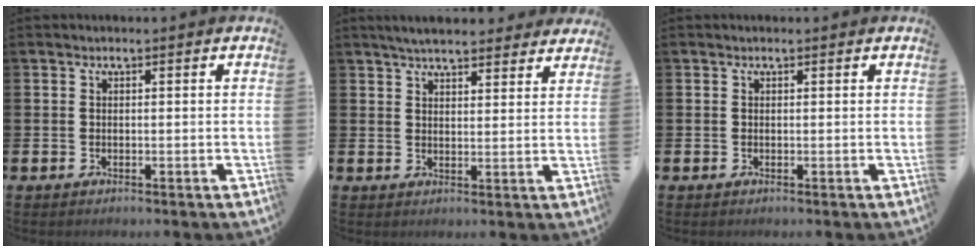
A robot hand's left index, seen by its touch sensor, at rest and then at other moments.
{"total": 5.0, "force": [4.7, 0.8, 1.2], "torque": [-0.034, -0.015, 0.086]}
{"total": 0.0}